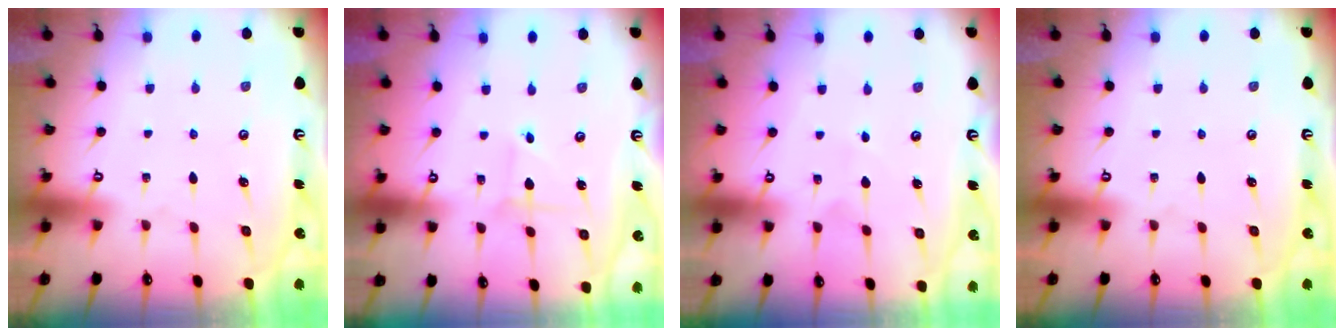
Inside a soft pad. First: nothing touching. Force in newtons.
{"total": 0.9, "press": 0.9, "slide": 0.0}
{"total": 2.2, "press": 2.2, "slide": 0.2}
{"total": 0.0}